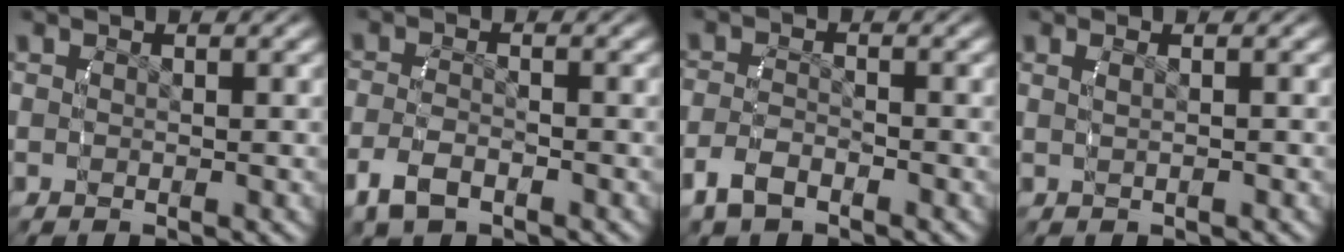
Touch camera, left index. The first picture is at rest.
{"total": 2.9, "force": [-1.4, 1.6, 2.0], "torque": [-0.049, -0.008, -0.018]}
{"total": 2.4, "force": [-1.5, 1.3, 1.4], "torque": [-0.033, -0.003, -0.022]}
{"total": 0.6, "force": [0.0, -0.1, 0.6], "torque": [-0.020, 0.000, 0.001]}